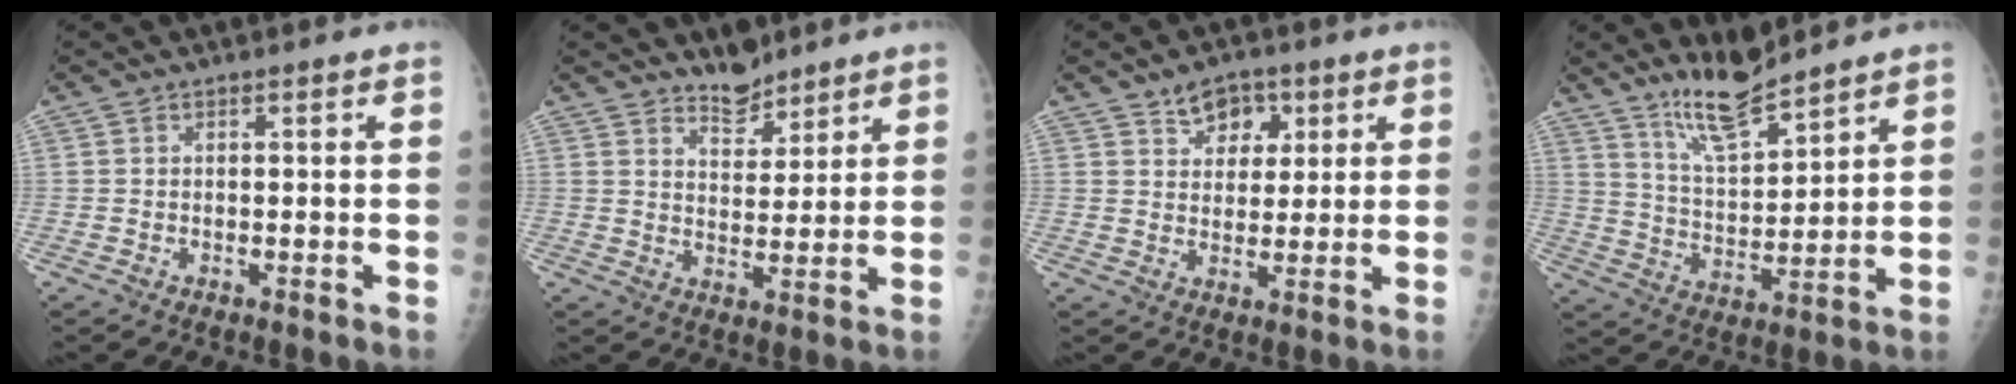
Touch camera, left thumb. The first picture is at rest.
{"total": 5.4, "force": [4.7, 2.3, 1.3], "torque": [0.002, -0.040, 0.082]}
{"total": 6.3, "force": [3.3, 4.5, 2.8], "torque": [-0.006, -0.013, 0.049]}
{"total": 9.7, "force": [8.3, 1.7, 4.6], "torque": [-0.075, -0.065, 0.163]}